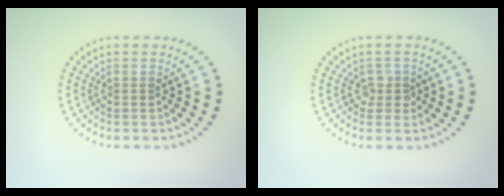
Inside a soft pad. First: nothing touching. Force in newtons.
{"total": 1.3, "press": 1.1, "slide": 0.7}